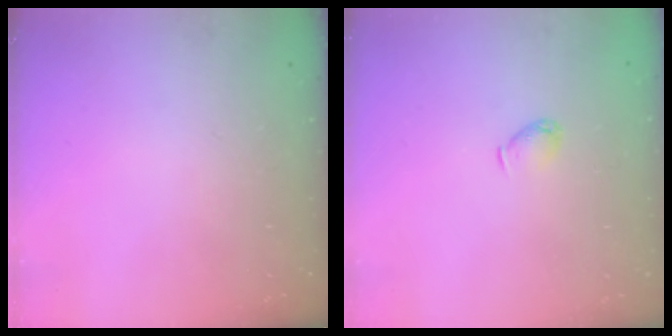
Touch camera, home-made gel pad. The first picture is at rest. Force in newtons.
{"total": 3.4, "press": 3.3, "slide": 0.6}